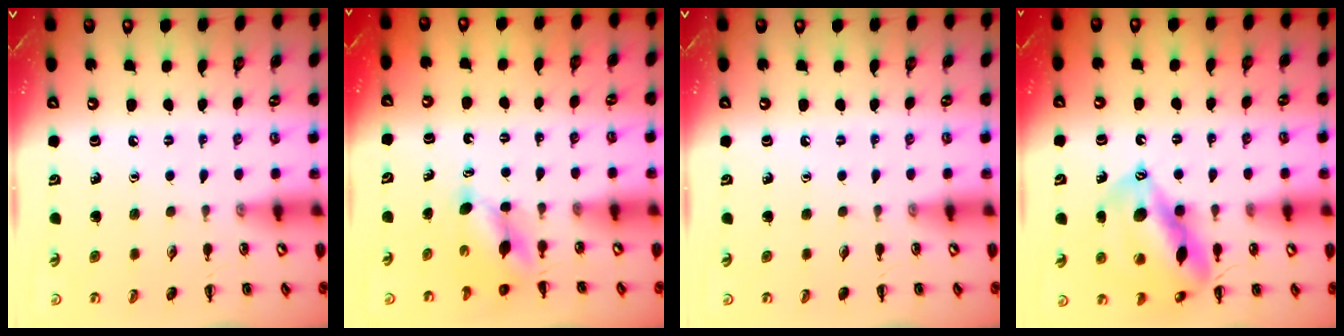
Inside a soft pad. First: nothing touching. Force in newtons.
{"total": 4.2, "press": 4.2, "slide": 0.5}
{"total": 0.0}
{"total": 16.9, "press": 16.7, "slide": 3.1}